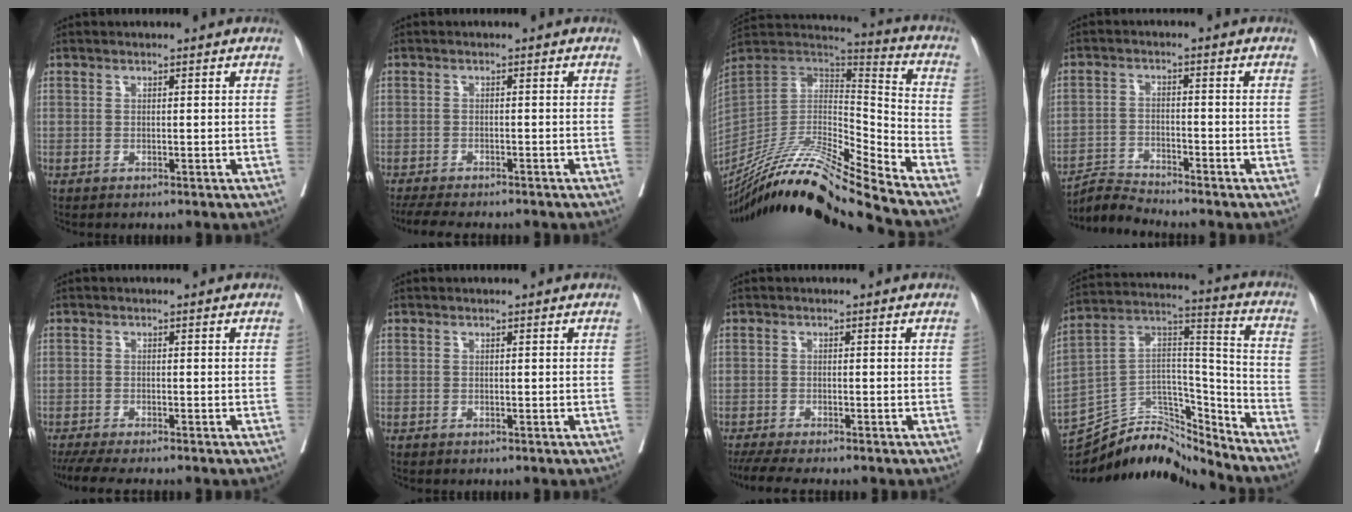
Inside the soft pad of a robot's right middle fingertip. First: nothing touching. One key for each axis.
{"total": 9.5, "fx": -8.3, "fy": 1.8, "fz": 4.2, "tx": -0.061, "ty": -0.009, "tz": -0.117}
{"total": 22.7, "fx": -19.9, "fy": -1.3, "fz": 11.0, "tx": -0.223, "ty": -0.014, "tz": -0.361}
{"total": 4.3, "fx": -4.0, "fy": -1.3, "fz": -0.9, "tx": 0.014, "ty": -0.013, "tz": -0.075}
{"total": 6.6, "fx": -5.5, "fy": 0.4, "fz": 3.5, "tx": -0.046, "ty": -0.015, "tz": -0.089}
{"total": 0.0}
{"total": 6.1, "fx": -5.2, "fy": 0.2, "fz": 3.3, "tx": -0.044, "ty": -0.015, "tz": -0.085}
{"total": 17.0, "fx": -16.6, "fy": 2.5, "fz": 2.7, "tx": -0.038, "ty": 0.061, "tz": -0.286}